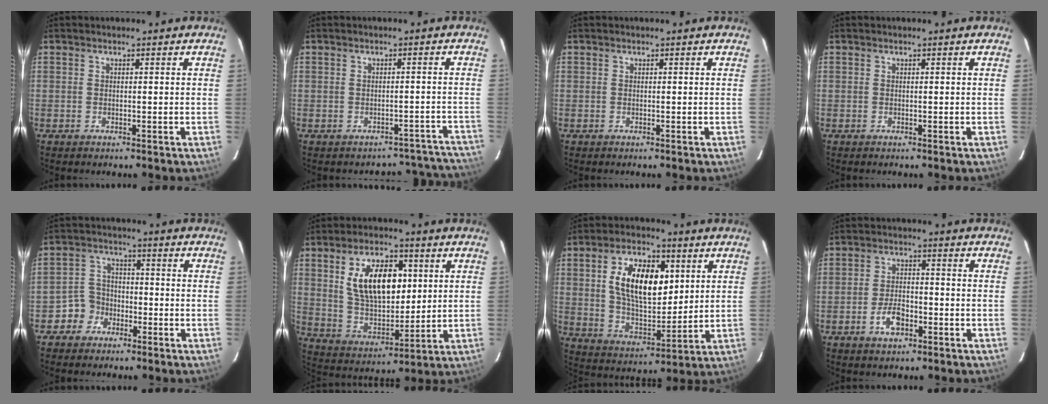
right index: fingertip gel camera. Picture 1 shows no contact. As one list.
[{"total": 11.3, "force": [-10.6, 3.7, 0.2], "torque": [0.029, 0.052, -0.107]}, {"total": 0.0}, {"total": 0.0}, {"total": 5.4, "force": [-3.2, 4.2, 0.4], "torque": [-0.013, 0.026, -0.062]}, {"total": 15.3, "force": [4.4, 8.2, 12.1], "torque": [-0.215, 0.011, 0.092]}, {"total": 15.4, "force": [4.4, 8.1, 12.3], "torque": [-0.216, 0.014, 0.086]}, {"total": 5.4, "force": [-2.8, 2.8, 3.7], "torque": [-0.079, 0.003, -0.046]}]